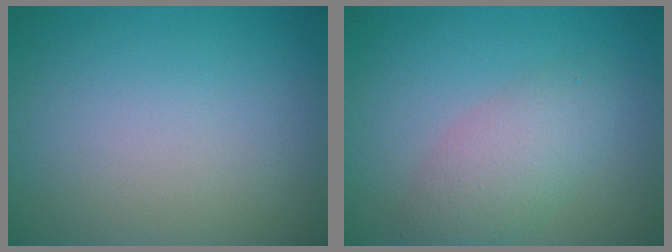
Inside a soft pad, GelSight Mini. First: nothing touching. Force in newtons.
{"total": 3.9, "press": 3.9, "slide": 0.1}